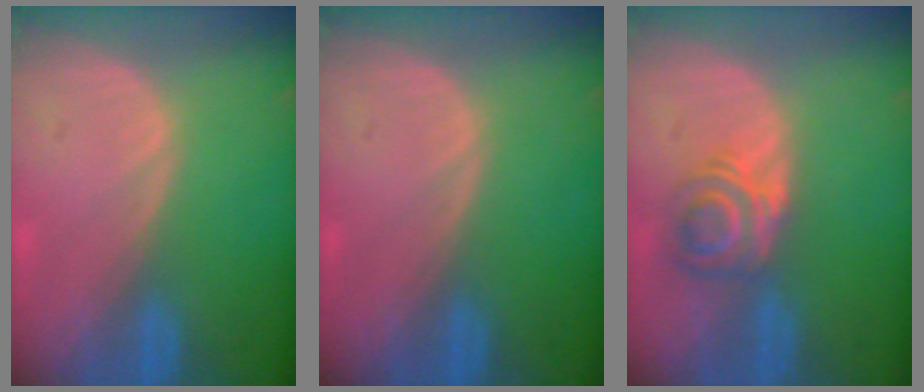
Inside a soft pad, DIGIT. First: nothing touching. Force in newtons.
{"total": 0.0}
{"total": 5.8, "press": 4.9, "slide": 3.2}